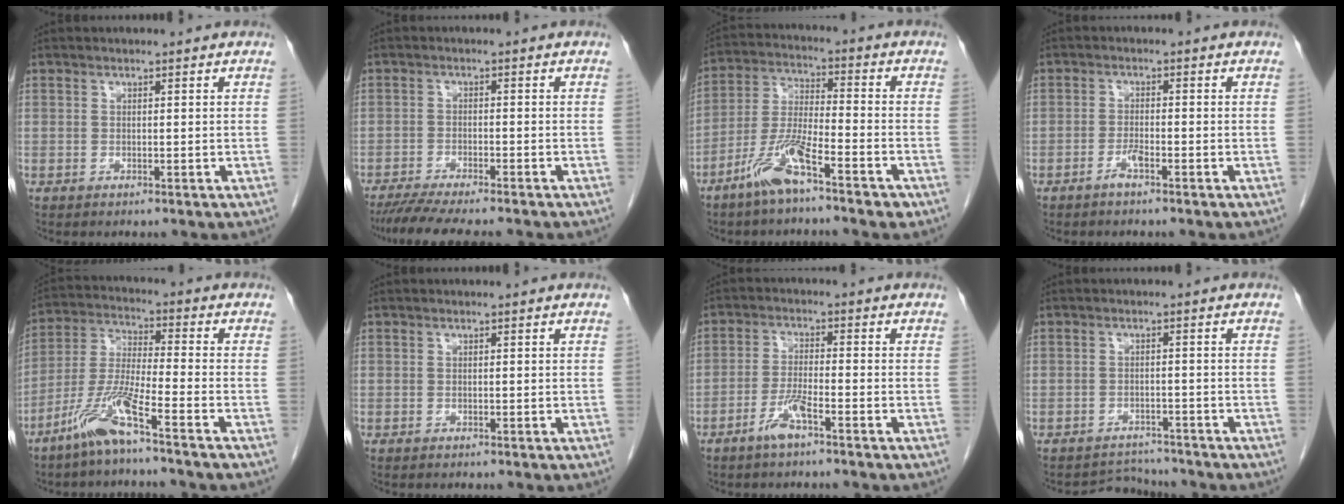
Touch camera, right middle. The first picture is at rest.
{"total": 9.6, "force": [-8.4, 0.6, 4.8], "torque": [-0.069, -0.020, -0.130]}
{"total": 9.2, "force": [-6.0, 1.5, 6.8], "torque": [-0.147, -0.005, -0.117]}
{"total": 1.9, "force": [-1.4, 0.1, 1.4], "torque": [-0.029, 0.000, -0.026]}
{"total": 9.4, "force": [-6.2, -0.3, 7.0], "torque": [-0.156, -0.014, -0.127]}
{"total": 0.0}
{"total": 4.1, "force": [-2.7, 0.2, 3.1], "torque": [-0.066, -0.003, -0.056]}
{"total": 3.6, "force": [-3.4, 0.6, -1.2], "torque": [0.016, 0.004, -0.049]}